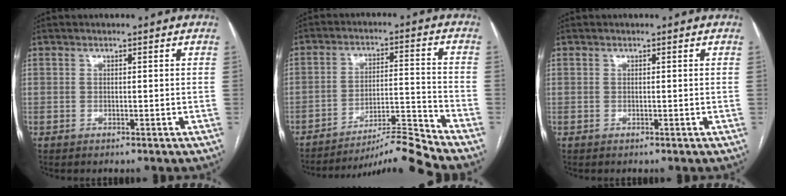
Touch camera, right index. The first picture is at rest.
{"total": 9.2, "force": [-8.4, -3.5, 1.1], "torque": [-0.012, 0.022, -0.146]}
{"total": 0.0}